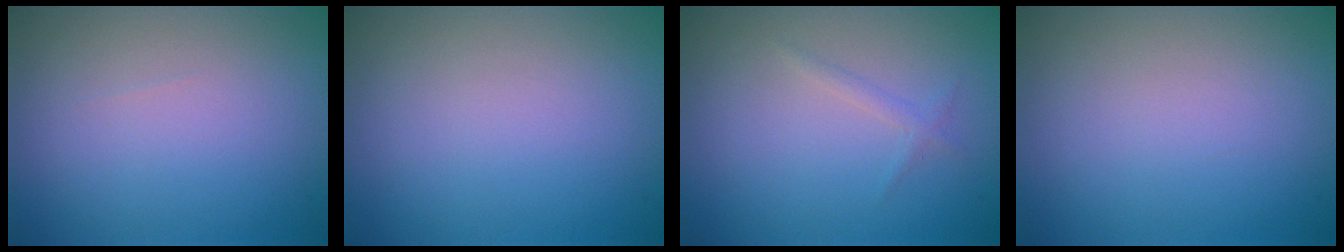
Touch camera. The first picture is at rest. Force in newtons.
{"total": 0.0}
{"total": 0.8, "press": 0.8, "slide": 0.1}
{"total": 0.0}